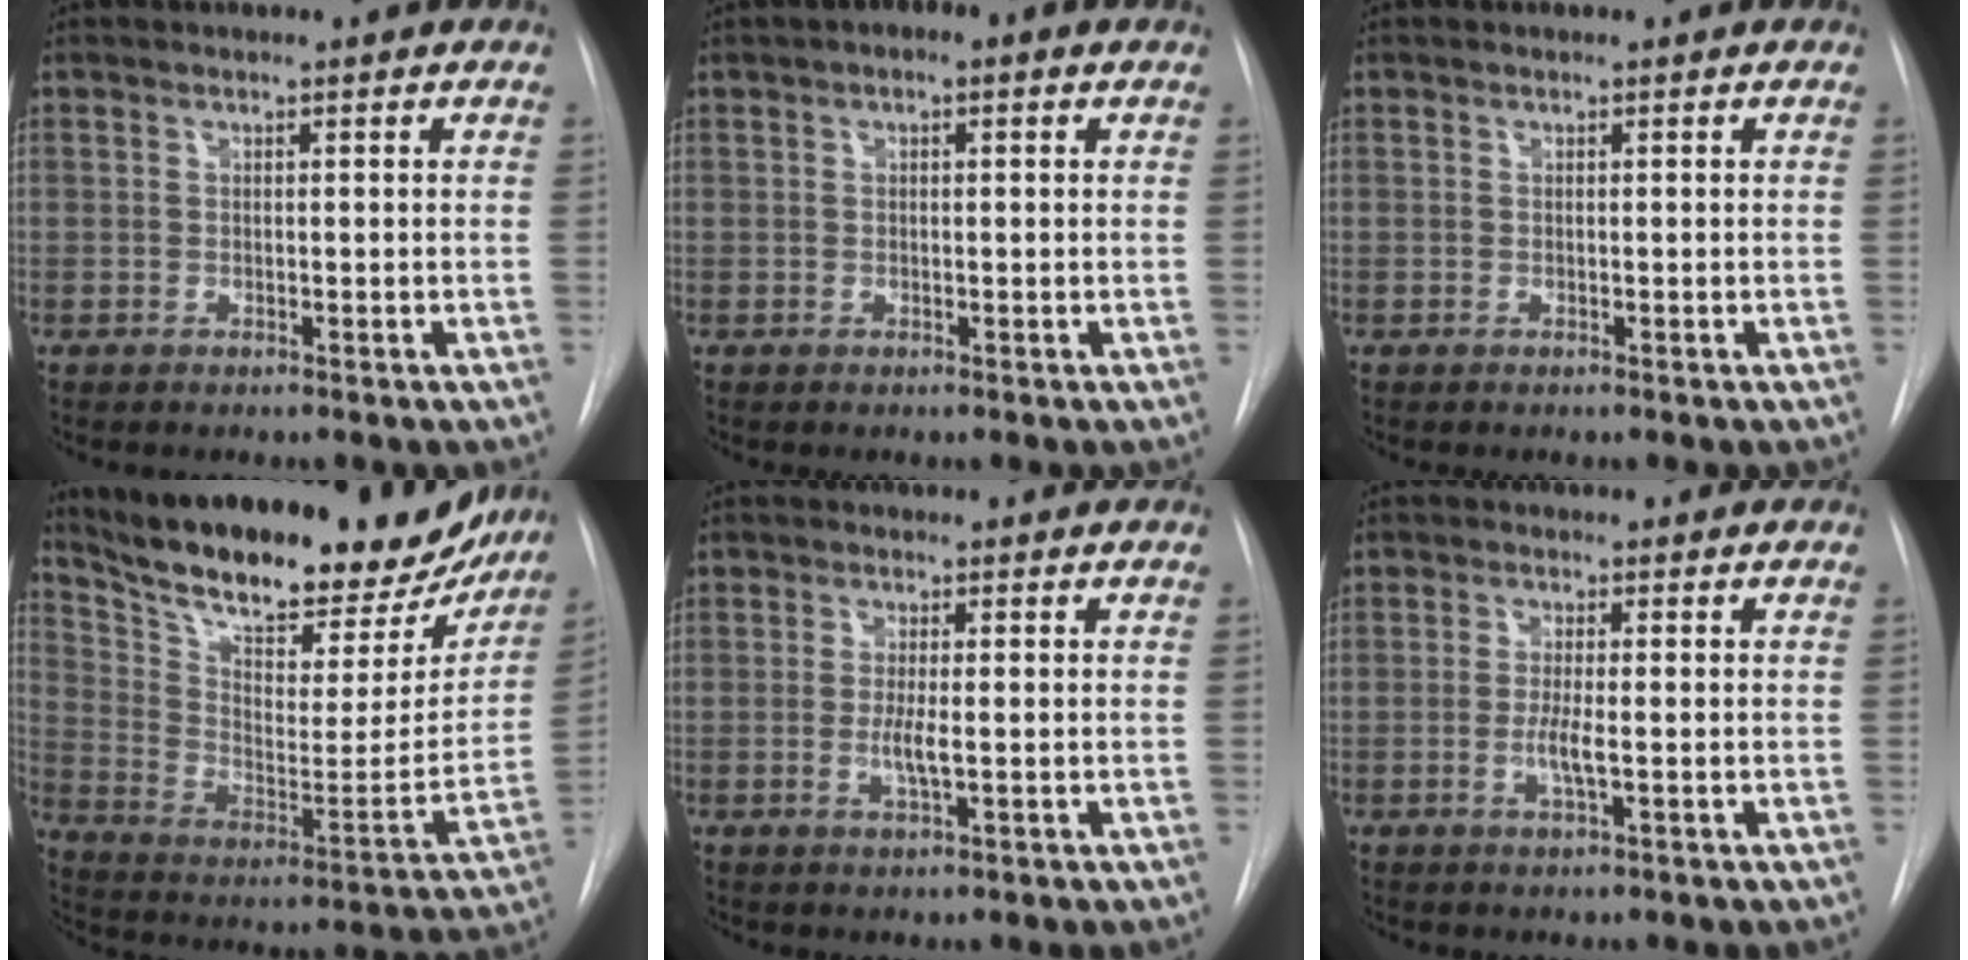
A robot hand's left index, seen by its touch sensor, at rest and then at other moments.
{"total": 2.5, "force": [1.0, 1.0, 2.1], "torque": [-0.032, 0.014, 0.011]}
{"total": 0.0}
{"total": 28.0, "force": [23.7, 8.3, 12.4], "torque": [-0.204, -0.025, 0.335]}
{"total": 2.9, "force": [-0.4, 0.3, 2.9], "torque": [-0.059, -0.006, -0.007]}
{"total": 3.1, "force": [-0.7, 0.2, 3.0], "torque": [-0.063, -0.006, -0.013]}